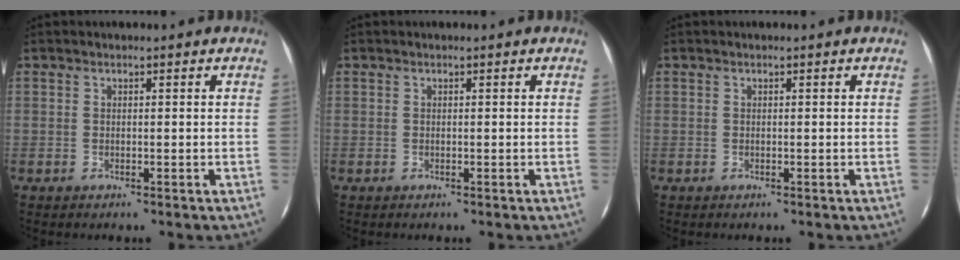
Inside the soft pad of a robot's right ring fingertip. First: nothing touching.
{"total": 0.0}
{"total": 0.0}